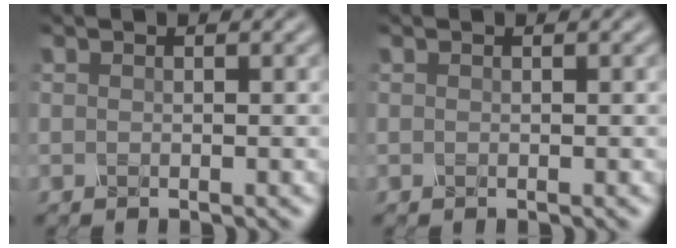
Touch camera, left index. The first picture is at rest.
{"total": 0.0}